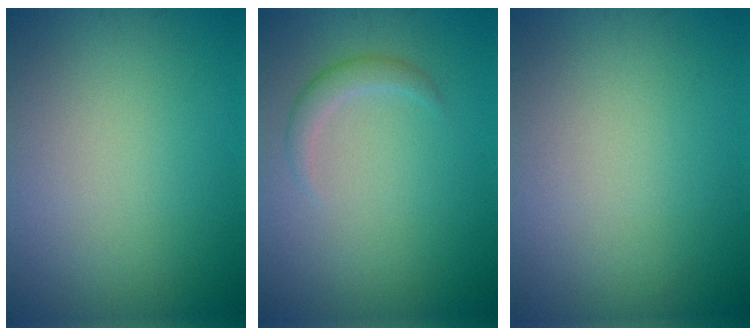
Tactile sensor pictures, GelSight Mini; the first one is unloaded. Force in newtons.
{"total": 1.6, "press": 1.6, "slide": 0.1}
{"total": 0.0}